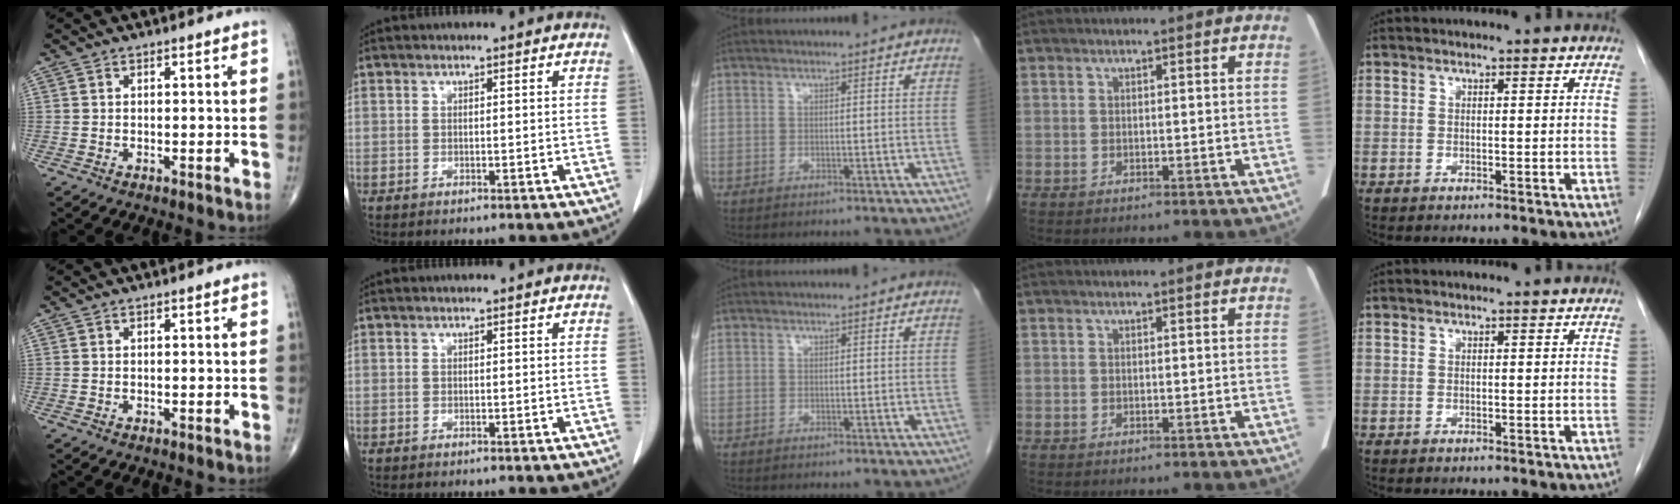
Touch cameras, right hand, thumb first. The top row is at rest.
{}